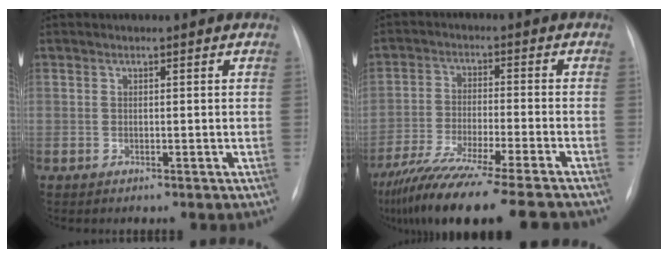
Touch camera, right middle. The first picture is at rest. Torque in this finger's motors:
{"motor_torque": [1.12, -1.02, 0.36, 0.14]}